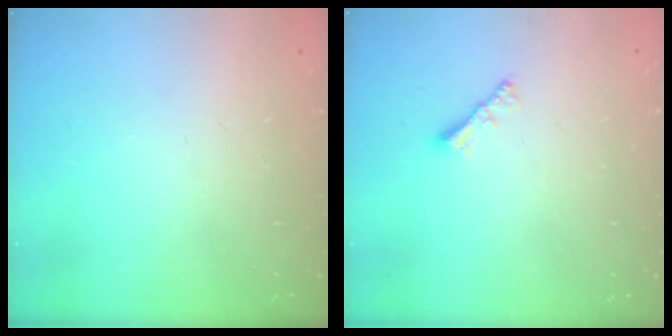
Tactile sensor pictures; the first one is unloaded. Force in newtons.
{"total": 2.2, "press": 2.1, "slide": 0.6}